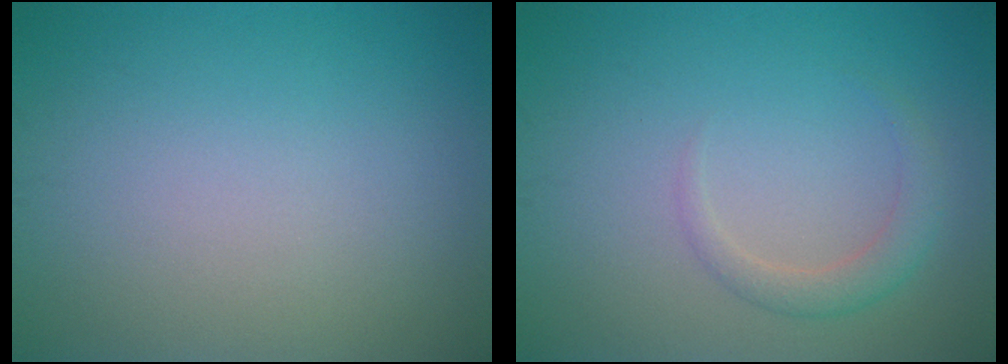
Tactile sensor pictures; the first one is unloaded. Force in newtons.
{"total": 1.9, "press": 1.9, "slide": 0.2}